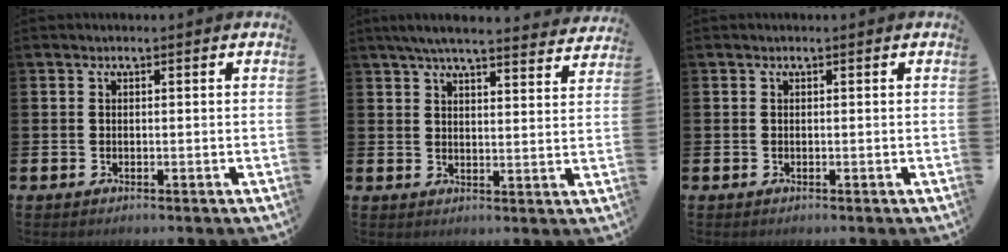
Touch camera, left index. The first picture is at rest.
{"total": 5.8, "force": [5.5, 0.3, 2.0], "torque": [-0.051, -0.024, 0.097]}
{"total": 0.0}